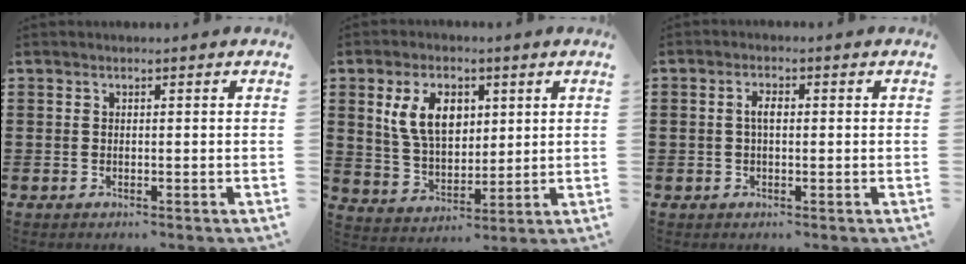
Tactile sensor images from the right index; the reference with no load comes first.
{"total": 8.3, "force": [3.0, 4.9, 5.9], "torque": [-0.146, 0.011, 0.052]}
{"total": 2.3, "force": [0.1, 1.0, 2.0], "torque": [-0.039, 0.005, 0.001]}